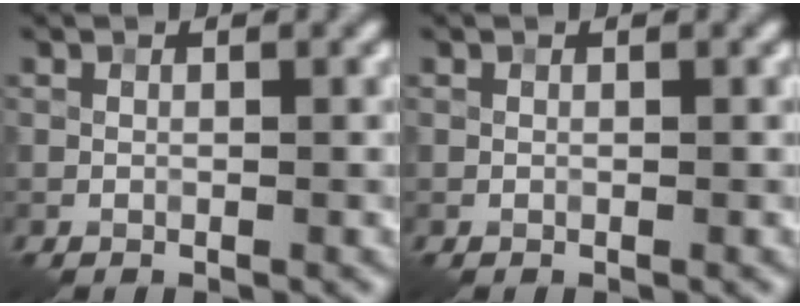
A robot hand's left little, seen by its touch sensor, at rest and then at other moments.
{"total": 0.0}